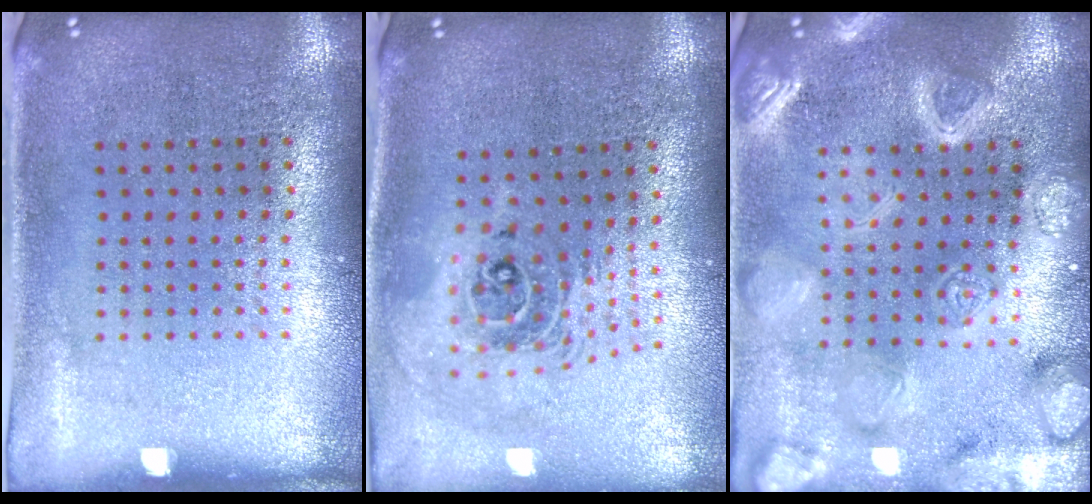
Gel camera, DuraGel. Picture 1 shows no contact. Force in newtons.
{"total": 2.1, "press": 1.7, "slide": 1.4}
{"total": 5.7, "press": 5.6, "slide": 0.7}